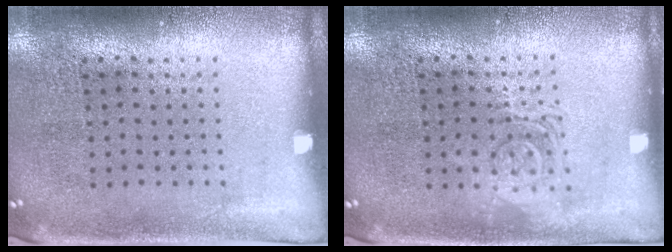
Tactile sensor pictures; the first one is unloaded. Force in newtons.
{"total": 2.5, "press": 2.5, "slide": 0.5}